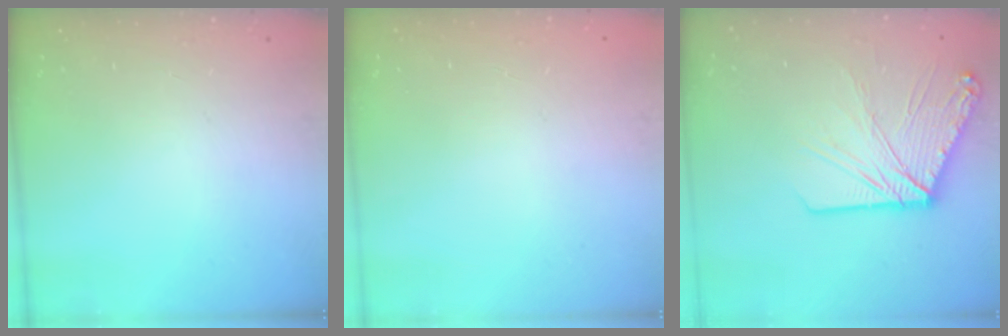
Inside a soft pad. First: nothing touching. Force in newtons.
{"total": 0.0}
{"total": 14.4, "press": 14.3, "slide": 2.1}